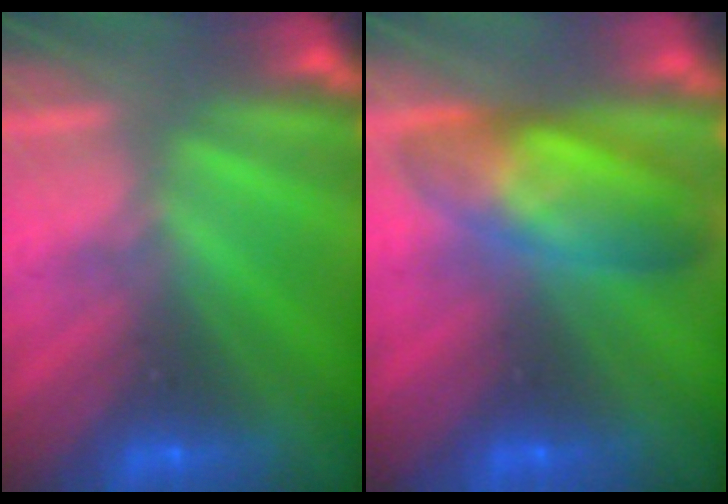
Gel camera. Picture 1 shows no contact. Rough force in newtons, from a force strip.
{"total": 7.4}